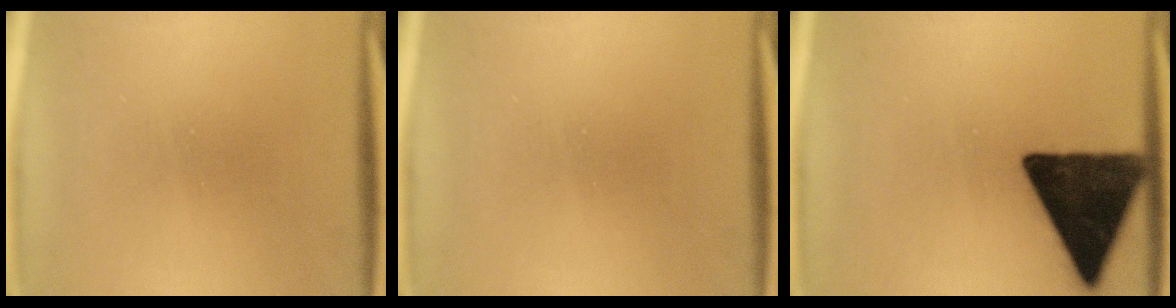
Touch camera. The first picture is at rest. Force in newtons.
{"total": 0.0}
{"total": 14.9}